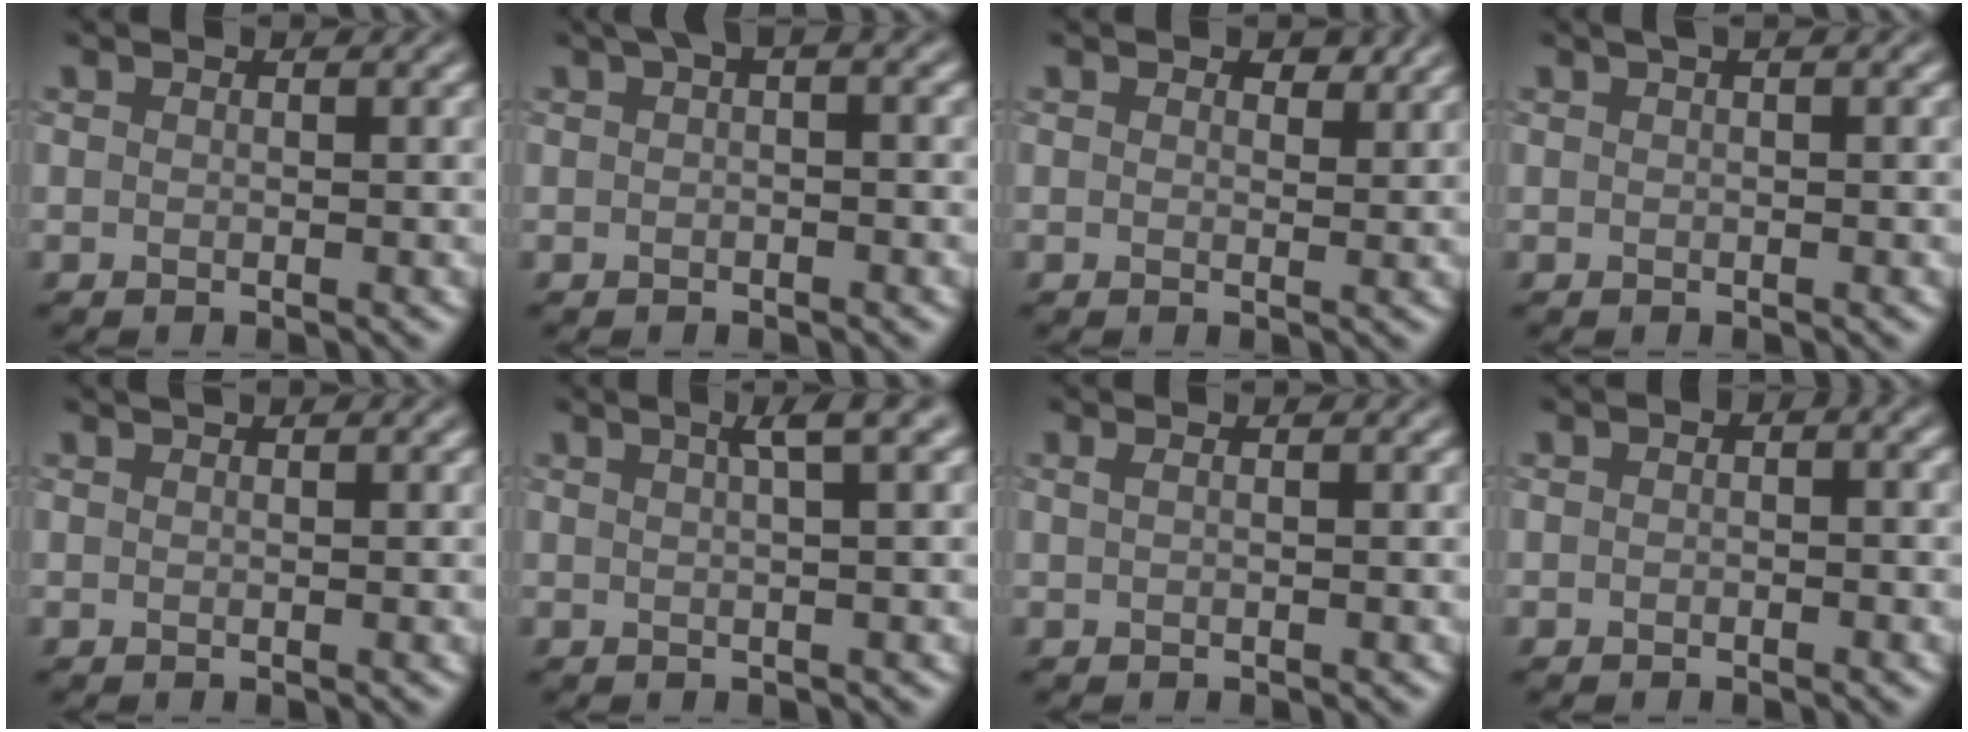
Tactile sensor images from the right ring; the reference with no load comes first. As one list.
[{"total": 1.6, "force": [0.6, 0.4, 1.5], "torque": [-0.022, 0.006, 0.008]}, {"total": 1.5, "force": [1.0, 0.8, 0.7], "torque": [-0.009, -0.004, 0.012]}, {"total": 1.1, "force": [0.6, 0.2, 0.9], "torque": [-0.016, 0.008, 0.008]}, {"total": 0.8, "force": [0.6, 0.2, 0.4], "torque": [-0.003, 0.000, 0.006]}, {"total": 2.6, "force": [1.3, 0.4, 2.3], "torque": [-0.024, 0.011, 0.018]}, {"total": 0.9, "force": [0.3, 0.4, 0.8], "torque": [-0.013, 0.003, 0.001]}, {"total": 1.1, "force": [-0.1, 0.7, 0.9], "torque": [-0.012, -0.002, -0.004]}]